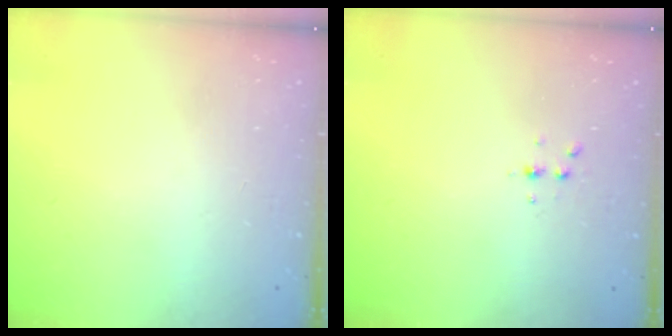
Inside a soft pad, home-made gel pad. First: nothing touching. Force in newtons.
{"total": 3.5, "press": 3.5, "slide": 0.5}